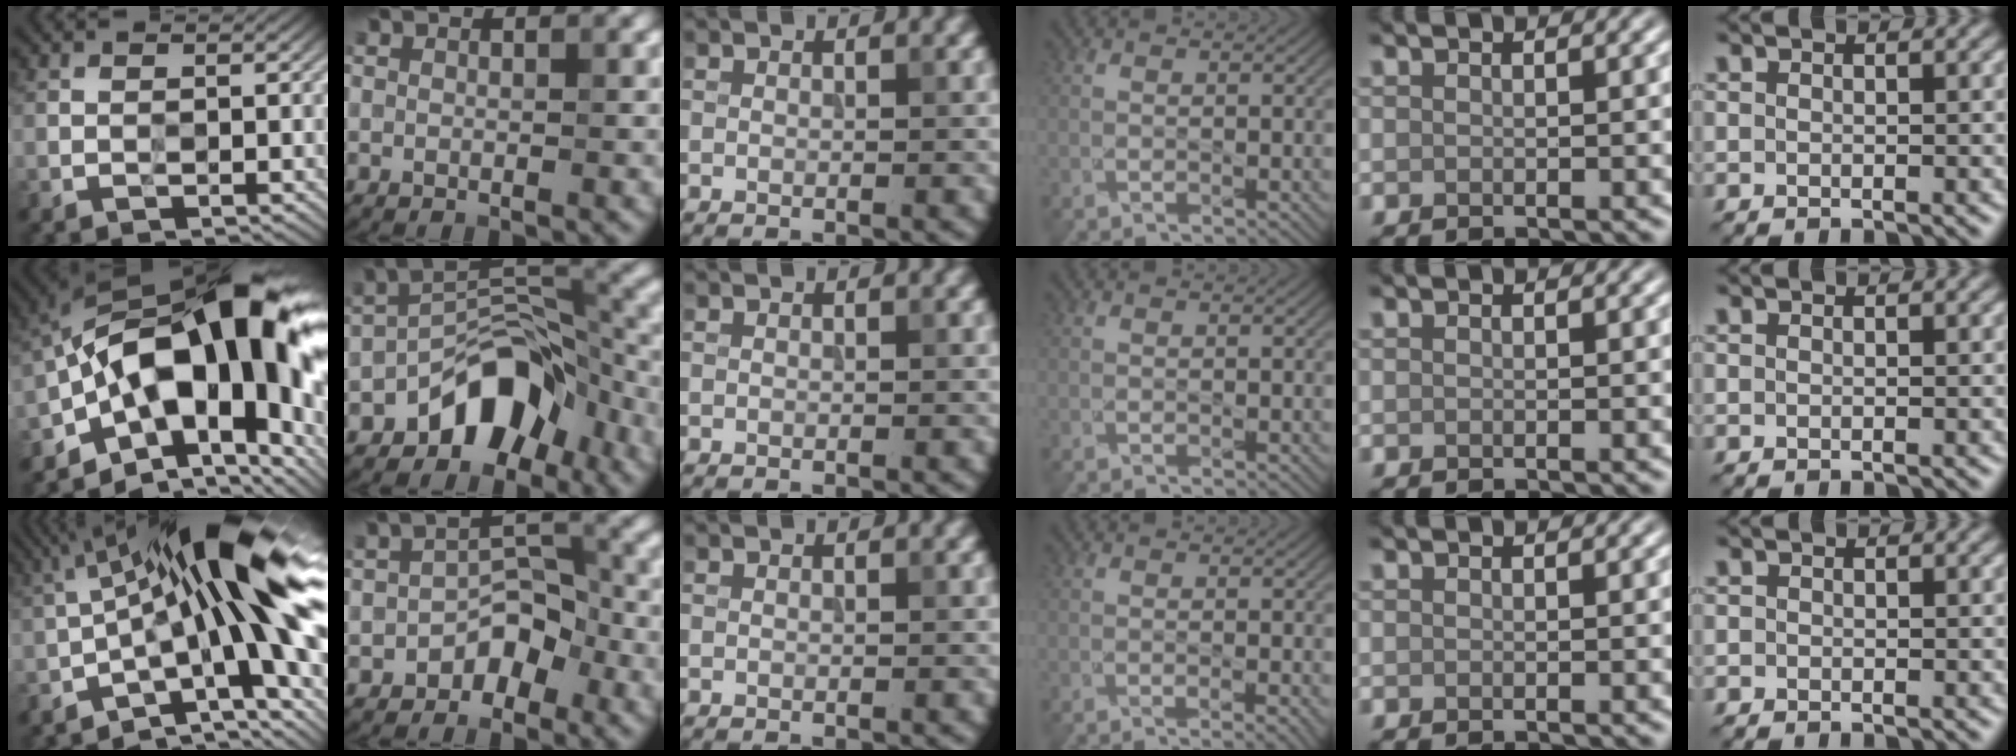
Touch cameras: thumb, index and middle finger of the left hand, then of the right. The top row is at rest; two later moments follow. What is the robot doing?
{"motion": "wipe", "object": "glasses"}